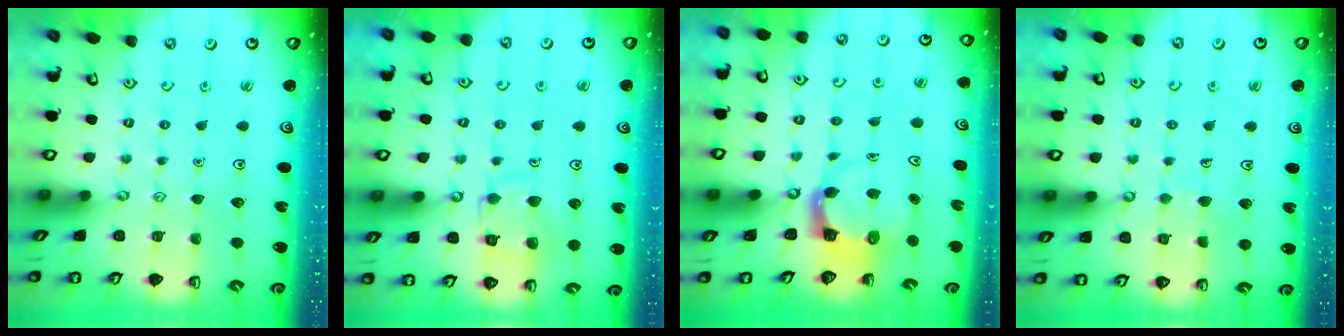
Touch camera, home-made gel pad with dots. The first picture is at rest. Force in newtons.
{"total": 11.0, "press": 11.0, "slide": 0.9}
{"total": 3.6, "press": 3.5, "slide": 0.4}
{"total": 5.4, "press": 5.3, "slide": 0.4}